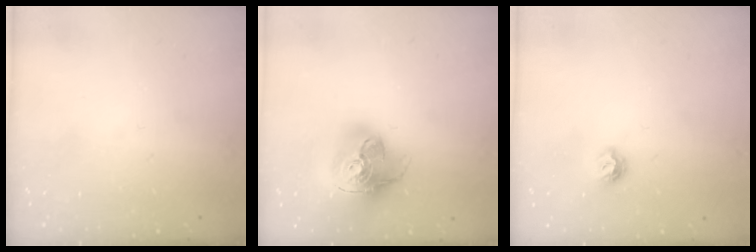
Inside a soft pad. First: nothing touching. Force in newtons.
{"total": 20.5, "press": 20.4, "slide": 2.4}
{"total": 6.4, "press": 6.4, "slide": 0.7}